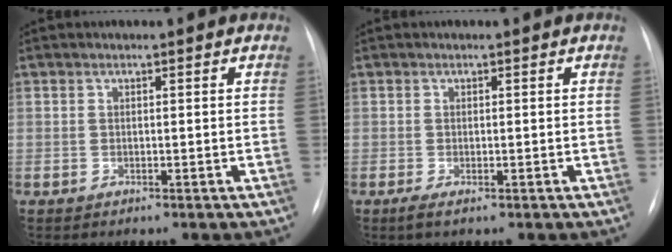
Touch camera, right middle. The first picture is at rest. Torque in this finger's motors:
{"motor_torque": [0.23, -0.21, 0.10, 0.02]}